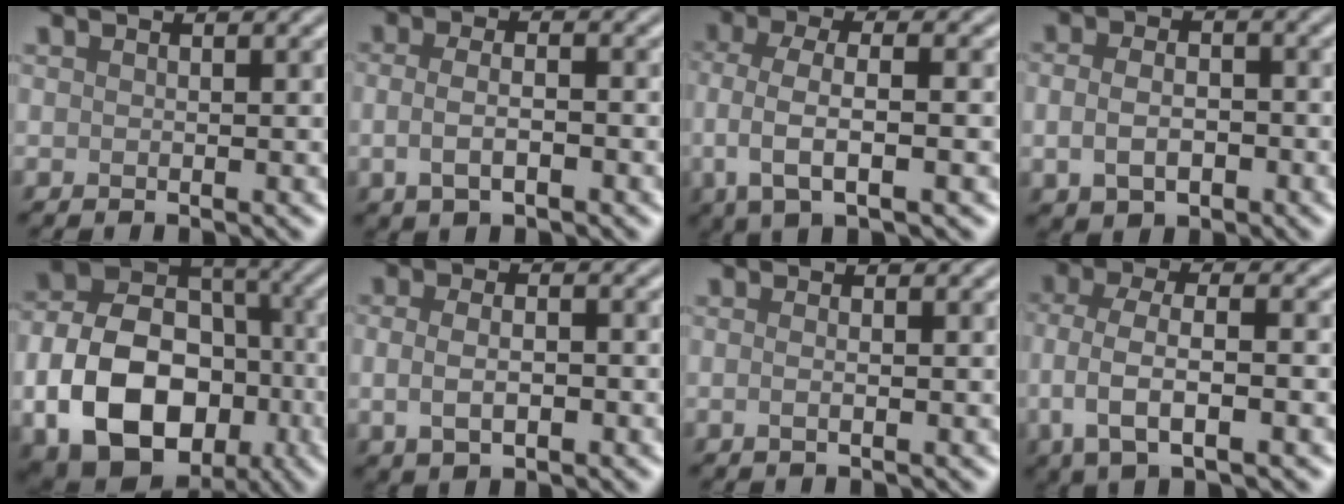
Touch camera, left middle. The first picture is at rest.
{"total": 3.1, "force": [-0.7, 1.4, 2.7], "torque": [-0.056, -0.005, -0.016]}
{"total": 5.3, "force": [-1.0, 1.9, 4.8], "torque": [-0.098, -0.002, -0.019]}
{"total": 3.9, "force": [-0.9, 2.7, 2.7], "torque": [-0.044, -0.006, -0.019]}
{"total": 13.3, "force": [-3.8, 9.6, 8.5], "torque": [-0.164, -0.022, -0.065]}
{"total": 3.8, "force": [-0.4, 2.1, 3.1], "torque": [-0.050, 0.001, -0.007]}
{"total": 1.0, "force": [-0.1, 0.4, 1.0], "torque": [-0.014, -0.007, -0.006]}
{"total": 5.6, "force": [-1.5, 2.2, 5.0], "torque": [-0.103, -0.003, -0.029]}